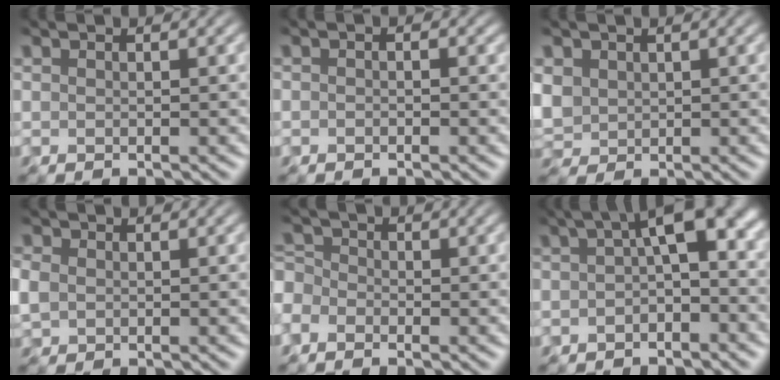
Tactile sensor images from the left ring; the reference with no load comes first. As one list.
[{"total": 0.6, "force": [-0.5, 0.2, 0.3], "torque": [-0.002, -0.004, -0.007]}, {"total": 2.5, "force": [1.0, 2.2, 0.9], "torque": [-0.038, -0.001, 0.026]}, {"total": 1.3, "force": [0.2, 1.2, 0.5], "torque": [-0.020, 0.004, 0.001]}, {"total": 2.7, "force": [-1.2, 2.0, 1.3], "torque": [-0.029, 0.013, -0.030]}, {"total": 5.0, "force": [-0.3, 1.8, 4.6], "torque": [-0.065, 0.016, -0.016]}]